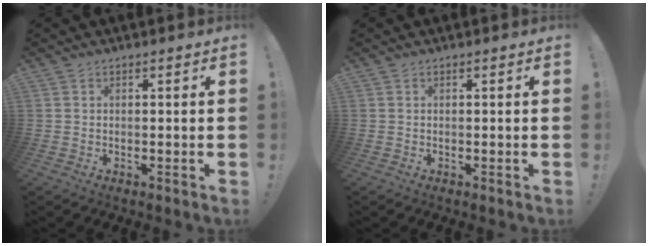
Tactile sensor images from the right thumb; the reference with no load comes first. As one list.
[{"total": 0.0}]